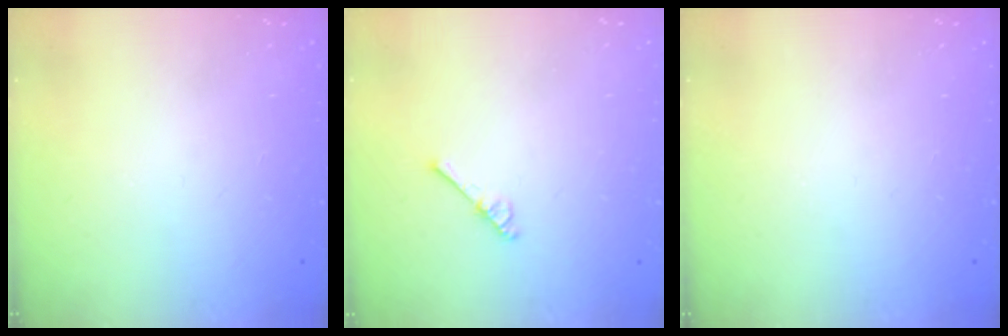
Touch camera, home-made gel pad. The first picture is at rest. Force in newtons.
{"total": 2.9, "press": 2.9, "slide": 0.3}
{"total": 0.0}